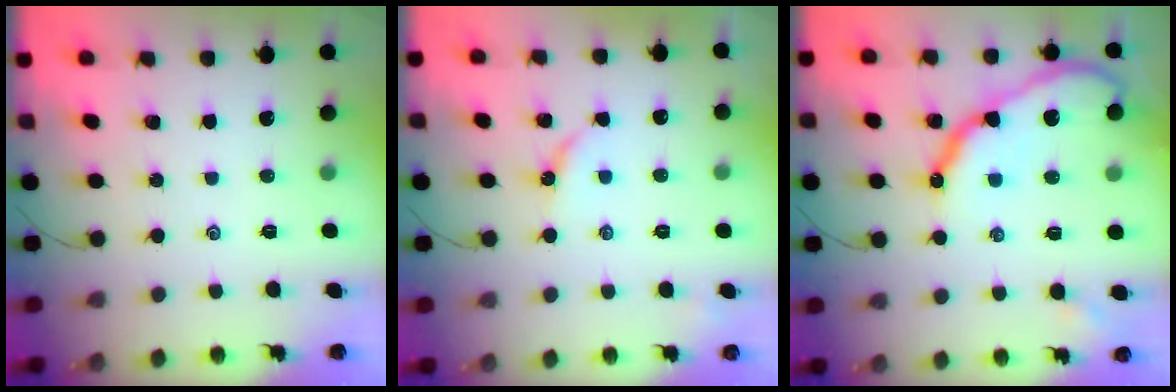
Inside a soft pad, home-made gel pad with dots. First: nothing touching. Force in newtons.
{"total": 2.7, "press": 2.7, "slide": 0.4}
{"total": 15.8, "press": 15.7, "slide": 1.3}